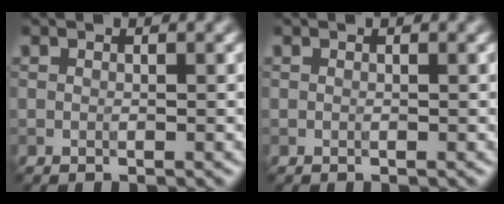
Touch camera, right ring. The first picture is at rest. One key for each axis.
{"total": 0.0}